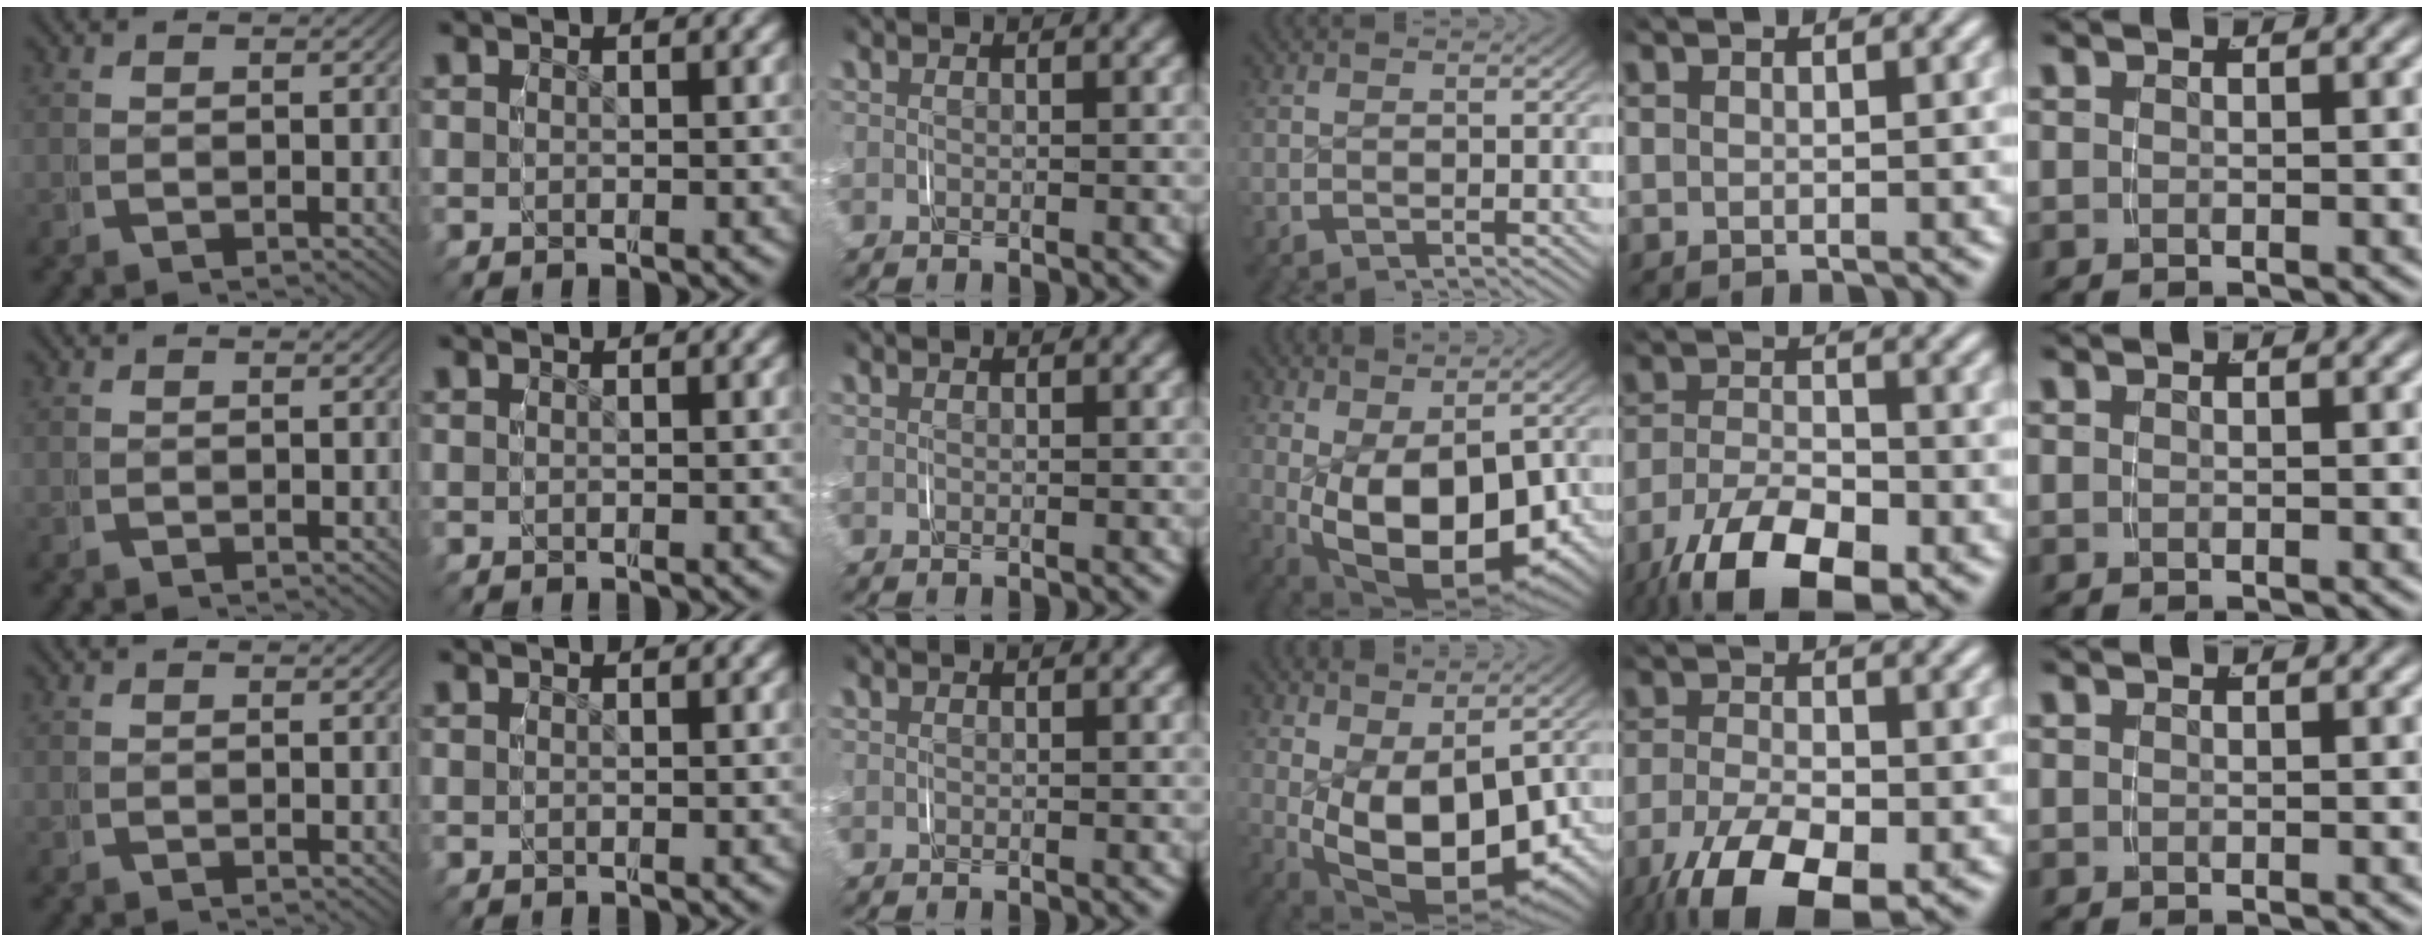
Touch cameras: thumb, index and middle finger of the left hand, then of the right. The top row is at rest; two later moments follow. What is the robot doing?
{"motion": "grasp_and_lifting", "object": "paper plate"}